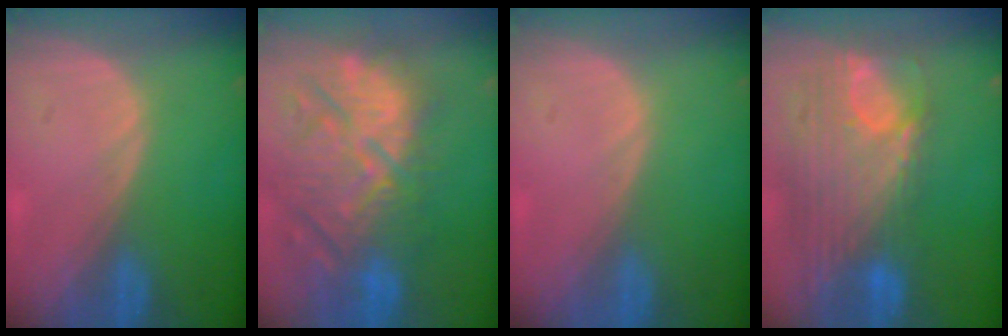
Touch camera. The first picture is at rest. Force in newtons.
{"total": 13.1, "press": 12.3, "slide": 4.5}
{"total": 0.0}
{"total": 12.2, "press": 10.3, "slide": 6.5}